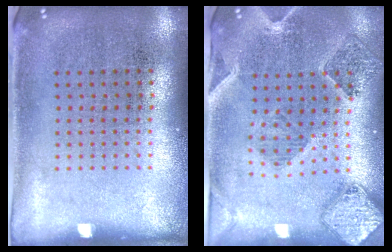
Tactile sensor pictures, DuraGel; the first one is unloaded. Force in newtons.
{"total": 1.6, "press": 1.6, "slide": 0.3}